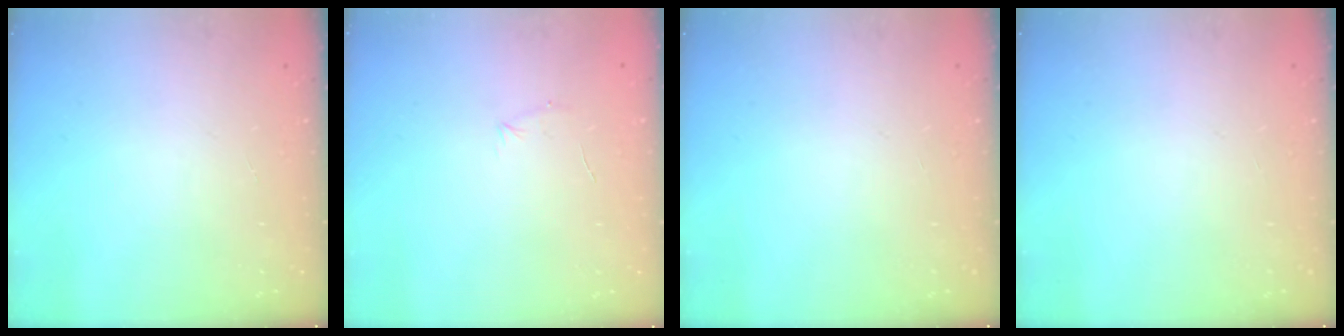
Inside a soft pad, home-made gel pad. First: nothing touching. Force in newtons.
{"total": 4.1, "press": 3.9, "slide": 1.0}
{"total": 0.0}
{"total": 0.0}